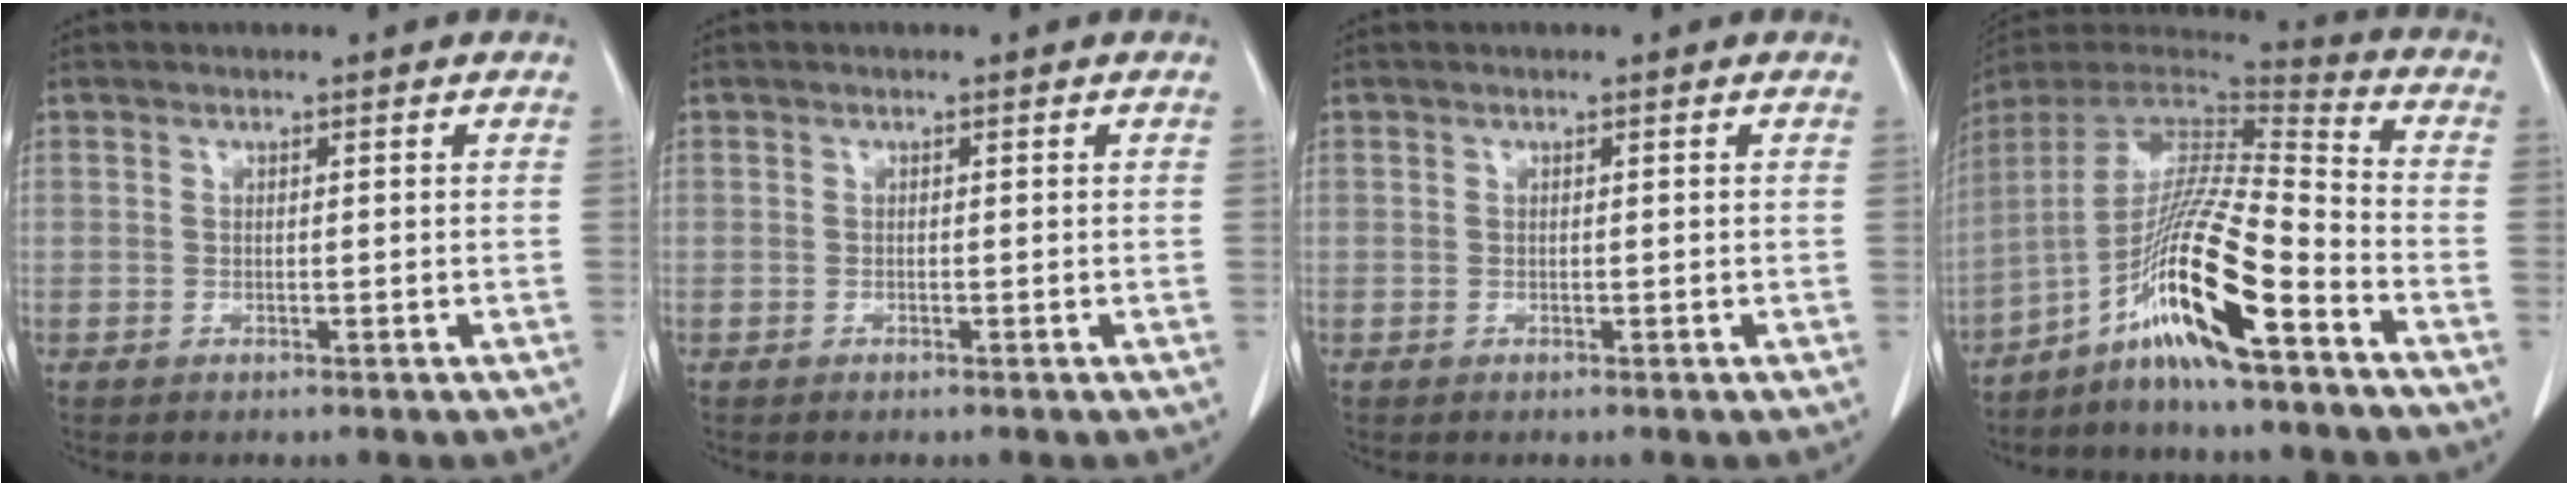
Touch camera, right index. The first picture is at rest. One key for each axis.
{"total": 0.0}
{"total": 0.0}
{"total": 15.9, "fx": -8.7, "fy": 0.1, "fz": 13.3, "tx": -0.258, "ty": -0.006, "tz": -0.161}